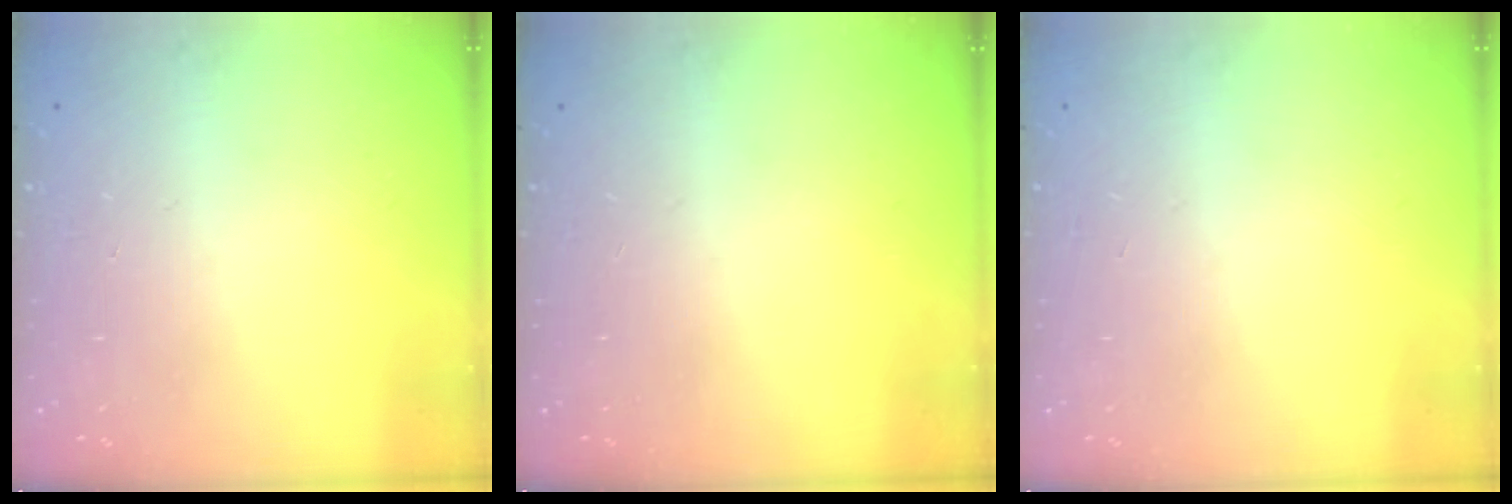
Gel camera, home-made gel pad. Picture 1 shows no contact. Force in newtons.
{"total": 0.0}
{"total": 0.0}